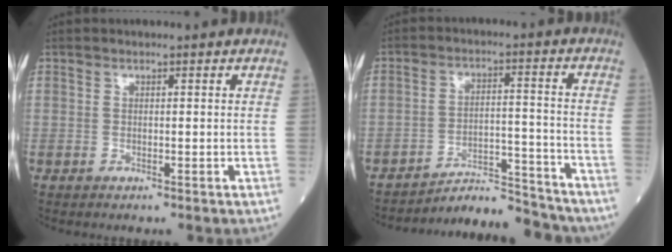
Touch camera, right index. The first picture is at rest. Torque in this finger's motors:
{"motor_torque": [-0.07, -1.43, 0.14, 0.01]}